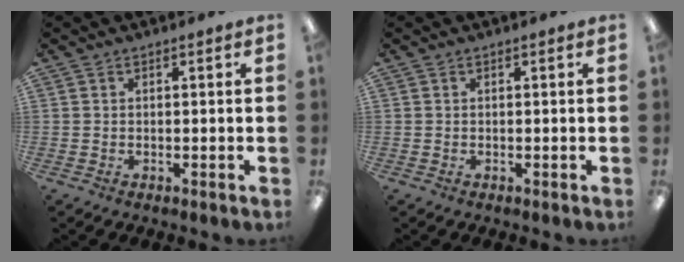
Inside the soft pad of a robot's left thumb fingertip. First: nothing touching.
{"total": 0.0}